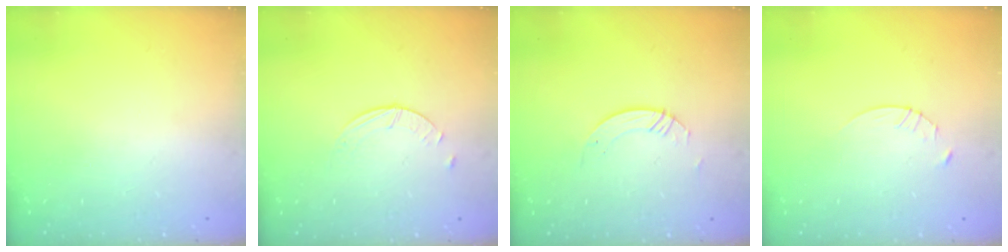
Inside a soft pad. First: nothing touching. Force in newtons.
{"total": 0.9, "press": 0.9, "slide": 0.2}
{"total": 2.2, "press": 2.2, "slide": 0.2}
{"total": 2.9, "press": 2.9, "slide": 0.4}